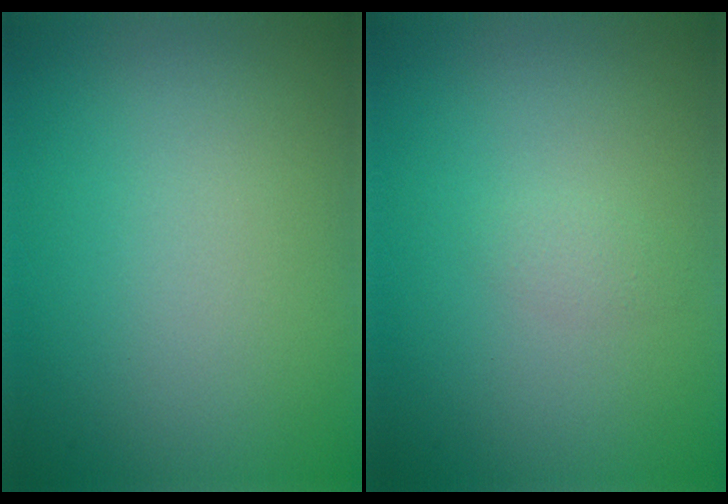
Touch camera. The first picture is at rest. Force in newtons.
{"total": 0.8, "press": 0.8, "slide": 0.1}